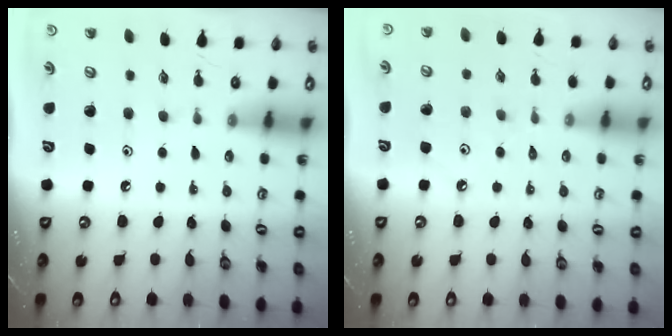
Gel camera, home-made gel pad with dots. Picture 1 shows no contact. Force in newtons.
{"total": 2.9, "press": 2.9, "slide": 0.4}